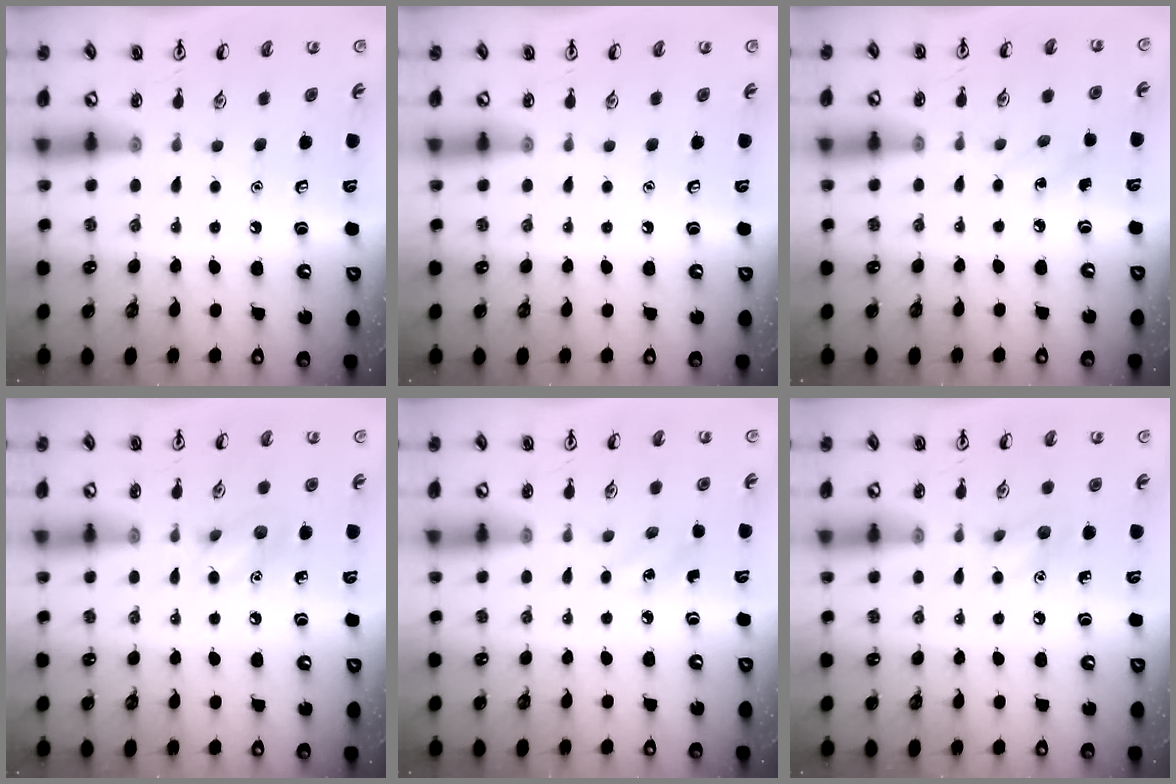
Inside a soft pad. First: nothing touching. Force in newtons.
{"total": 0.0}
{"total": 4.3, "press": 4.1, "slide": 1.4}
{"total": 6.3, "press": 6.0, "slide": 1.7}
{"total": 2.3, "press": 2.2, "slide": 0.8}
{"total": 5.1, "press": 4.8, "slide": 1.7}